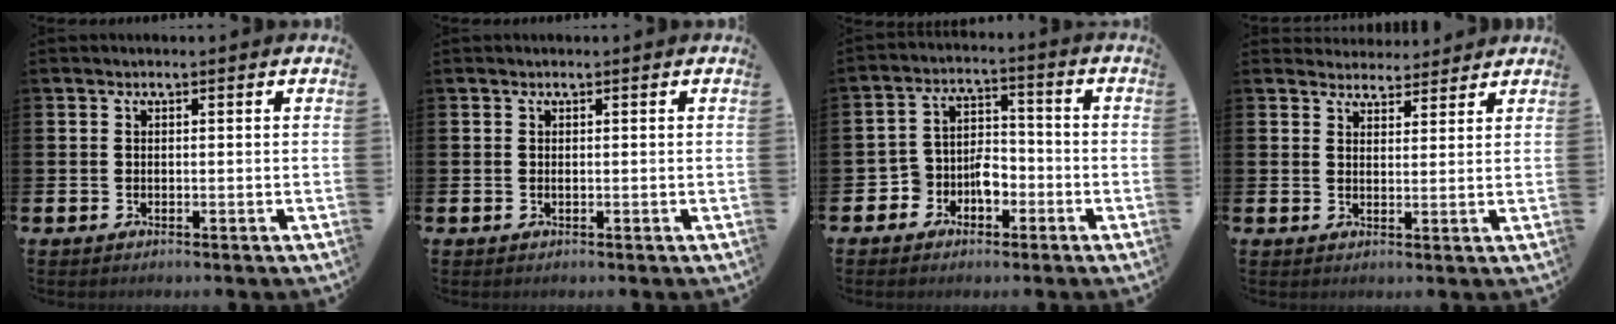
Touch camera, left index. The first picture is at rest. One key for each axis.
{"total": 0.0}
{"total": 4.7, "fx": -2.7, "fy": 3.4, "fz": 1.8, "tx": -0.046, "ty": 0.011, "tz": -0.055}
{"total": 3.8, "fx": 3.7, "fy": 1.1, "fz": -0.3, "tx": -0.005, "ty": -0.016, "tz": 0.069}